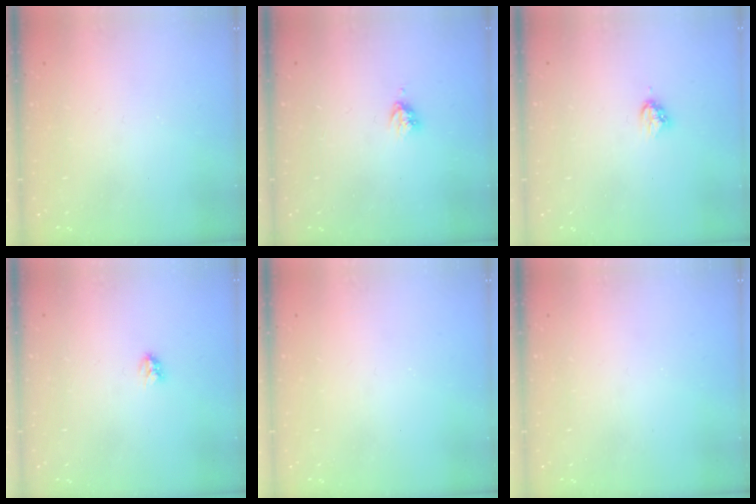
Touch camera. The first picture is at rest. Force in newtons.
{"total": 3.1, "press": 3.1, "slide": 0.4}
{"total": 4.0, "press": 4.0, "slide": 0.4}
{"total": 3.0, "press": 3.0, "slide": 0.4}
{"total": 0.0}
{"total": 0.0}